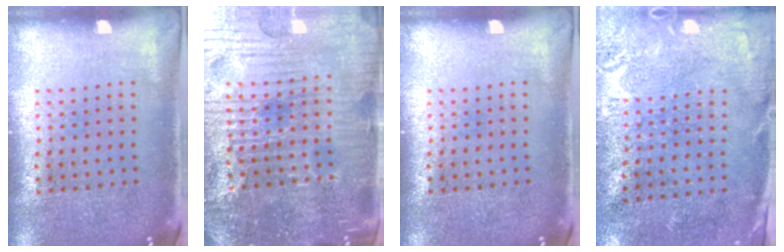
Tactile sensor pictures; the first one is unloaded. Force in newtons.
{"total": 5.5, "press": 5.2, "slide": 1.8}
{"total": 0.0}
{"total": 2.7, "press": 2.3, "slide": 1.5}